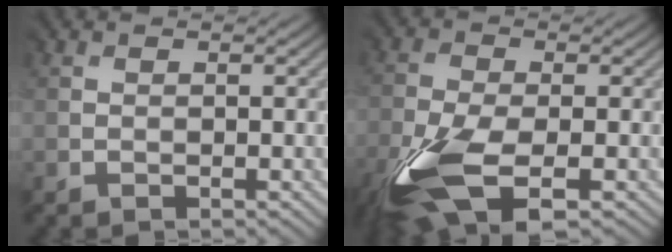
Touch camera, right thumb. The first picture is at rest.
{"total": 11.3, "force": [-6.0, 4.6, 8.5], "torque": [-0.210, -0.027, -0.121]}